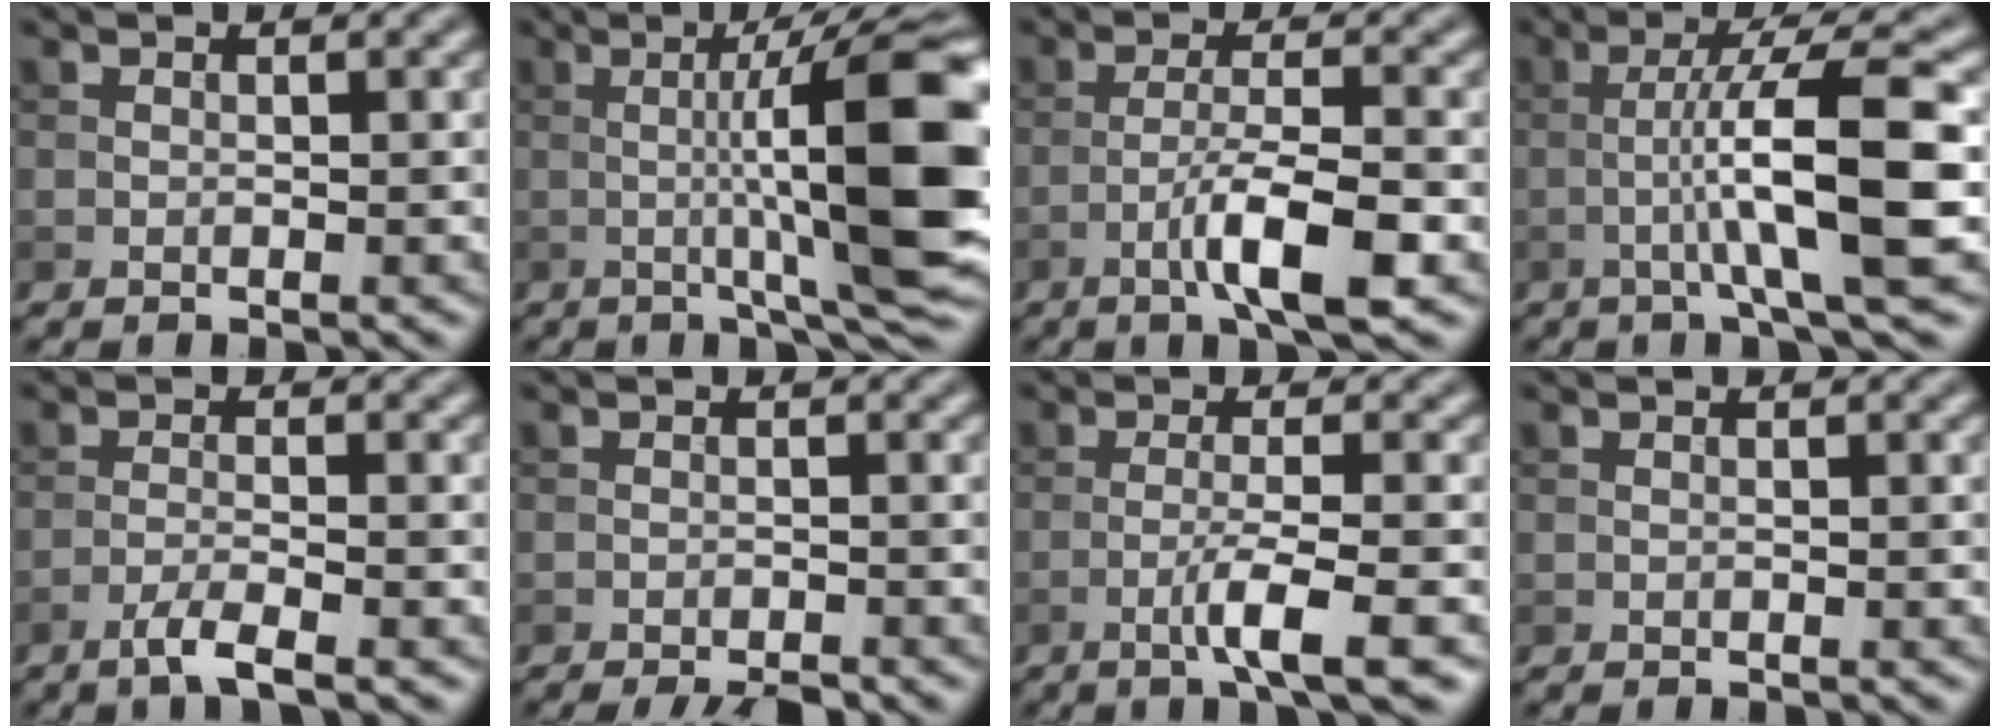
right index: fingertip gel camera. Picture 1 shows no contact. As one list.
[{"total": 13.7, "force": [0.2, 2.4, 13.5], "torque": [-0.187, 0.007, 0.005]}, {"total": 5.9, "force": [-2.6, 1.0, 5.2], "torque": [-0.089, 0.008, -0.049]}, {"total": 8.7, "force": [-1.7, 1.0, 8.5], "torque": [-0.128, 0.018, -0.030]}, {"total": 2.8, "force": [-1.8, 0.4, 2.1], "torque": [-0.038, 0.003, -0.043]}, {"total": 2.5, "force": [-2.1, 0.3, 1.4], "torque": [-0.021, 0.000, -0.034]}, {"total": 4.2, "force": [-1.7, 0.3, 3.8], "torque": [-0.063, 0.008, -0.041]}, {"total": 0.0}]